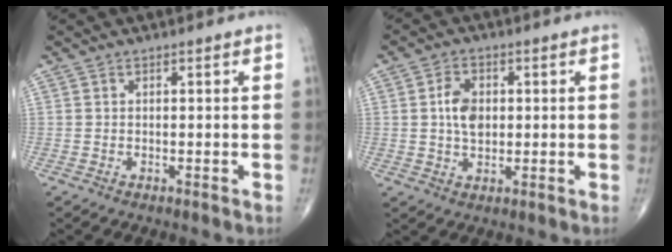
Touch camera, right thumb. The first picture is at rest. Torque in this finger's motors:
{"motor_torque": [0.92, 0.73, 0.61, 0.21, 0.04]}